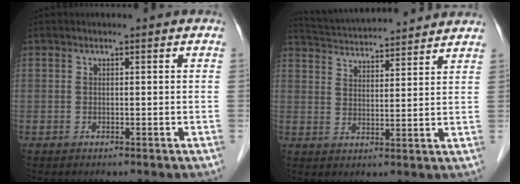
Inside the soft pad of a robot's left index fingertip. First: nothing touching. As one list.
[{"total": 14.9, "force": [14.0, 1.4, 4.8], "torque": [-0.090, 0.033, 0.209]}]